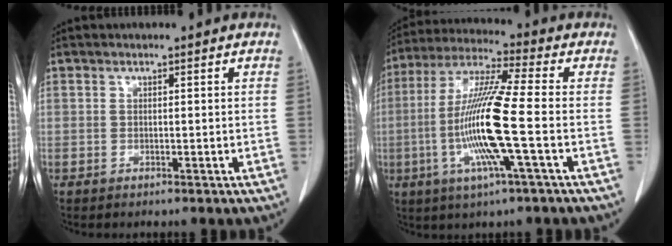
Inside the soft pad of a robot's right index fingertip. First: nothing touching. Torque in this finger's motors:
{"motor_torque": [2.14, 0.00, 1.05, 0.19]}